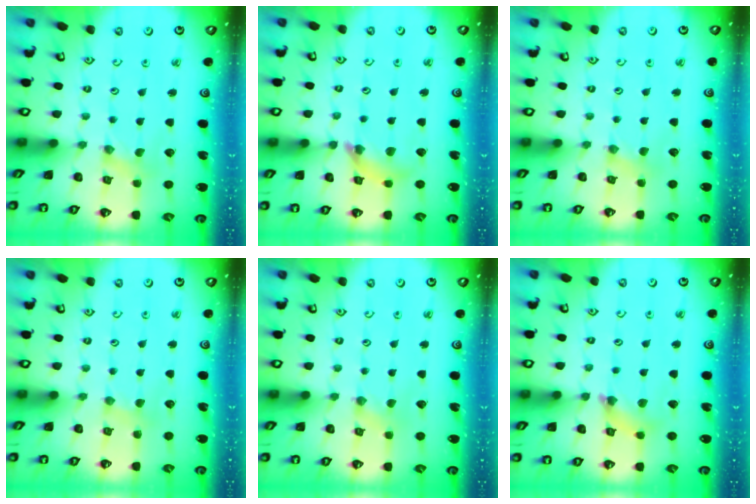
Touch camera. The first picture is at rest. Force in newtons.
{"total": 9.7, "press": 9.6, "slide": 1.1}
{"total": 2.3, "press": 2.3, "slide": 0.4}
{"total": 1.9, "press": 1.8, "slide": 0.4}
{"total": 1.1, "press": 1.1, "slide": 0.3}
{"total": 5.7, "press": 5.7, "slide": 0.5}